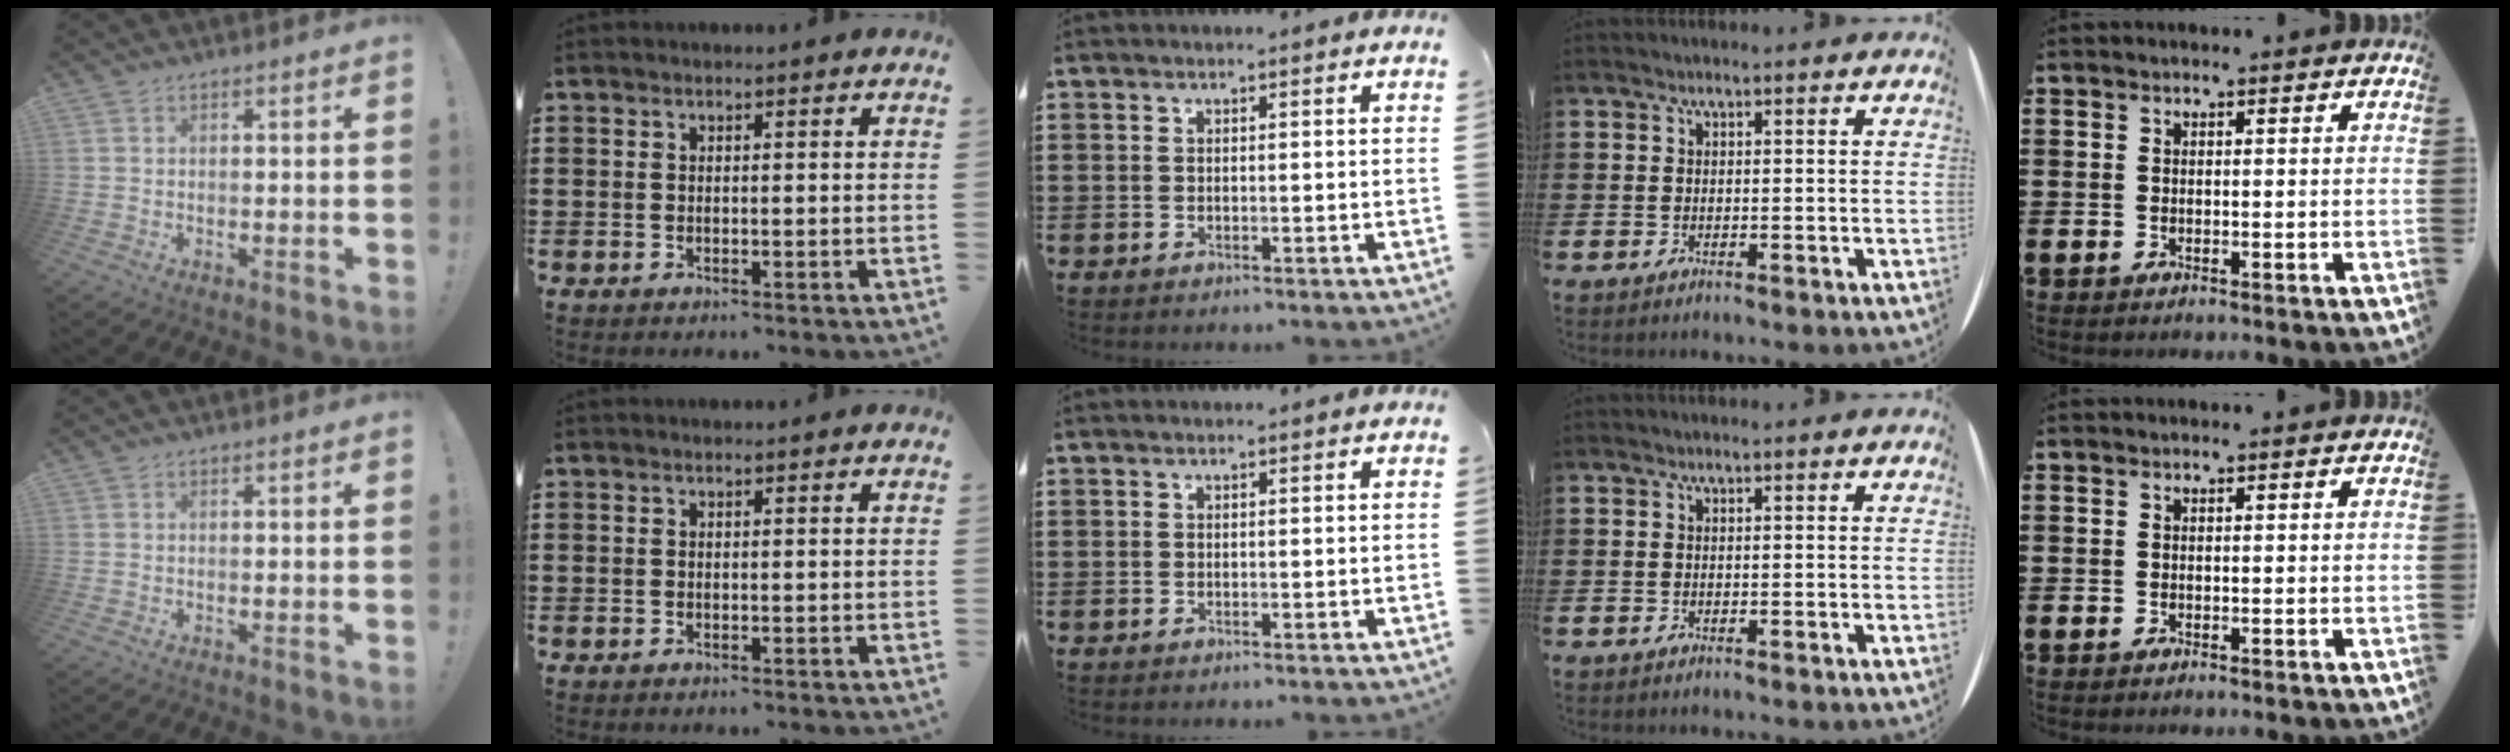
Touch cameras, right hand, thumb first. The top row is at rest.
{}